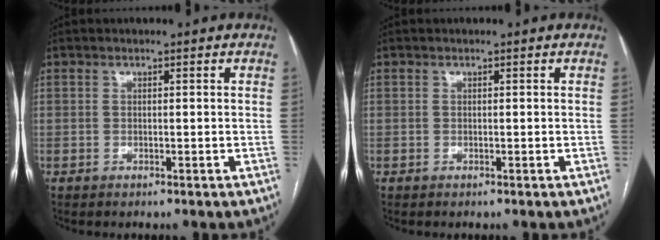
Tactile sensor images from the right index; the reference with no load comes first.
{"total": 0.0}